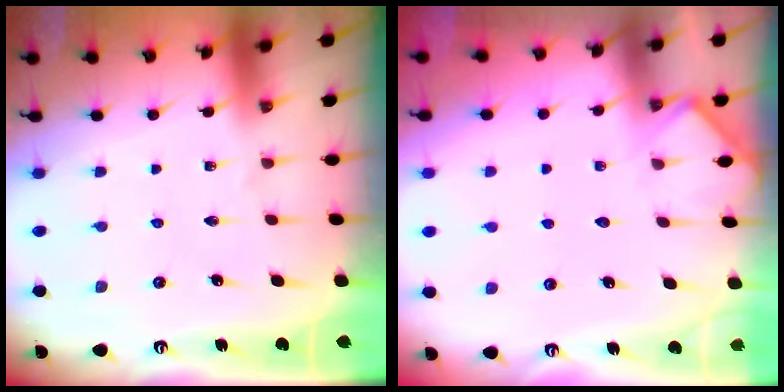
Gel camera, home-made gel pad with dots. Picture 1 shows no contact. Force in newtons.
{"total": 4.8, "press": 4.7, "slide": 0.6}